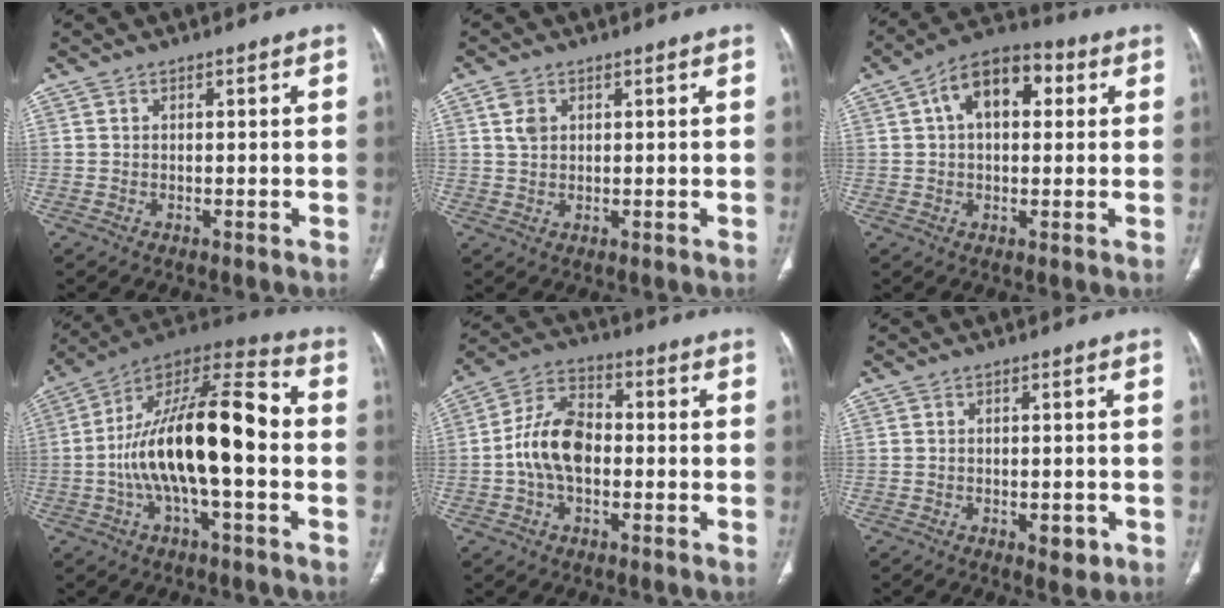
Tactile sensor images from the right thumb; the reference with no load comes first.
{"total": 3.0, "force": [1.2, 2.0, 1.8], "torque": [-0.033, 0.002, 0.027]}
{"total": 12.0, "force": [3.2, 7.2, 9.1], "torque": [-0.127, 0.026, 0.044]}
{"total": 21.9, "force": [-2.1, 8.0, 20.3], "torque": [-0.350, 0.051, -0.041]}
{"total": 11.2, "force": [-1.3, 7.0, 8.6], "torque": [-0.155, 0.032, -0.034]}
{"total": 3.4, "force": [-1.3, 1.7, 2.6], "torque": [-0.028, 0.004, -0.010]}